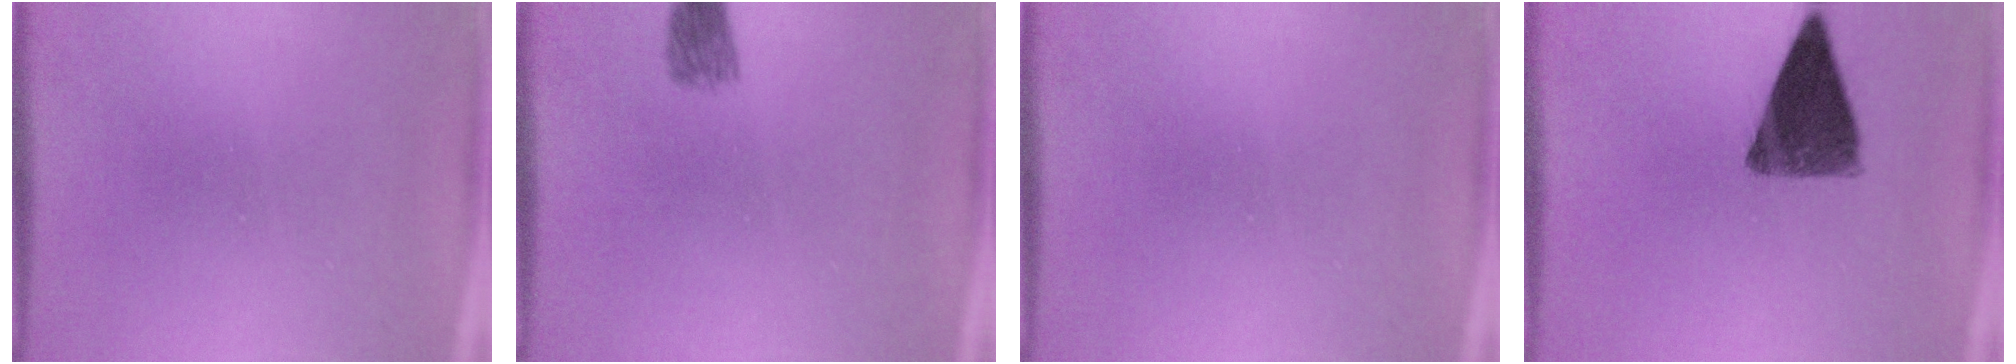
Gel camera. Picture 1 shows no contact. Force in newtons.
{"total": 2.6}
{"total": 0.0}
{"total": 10.3}